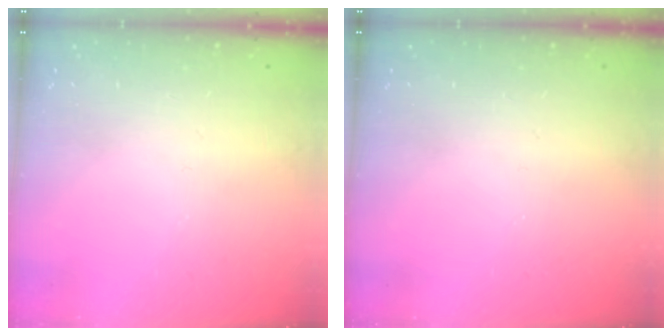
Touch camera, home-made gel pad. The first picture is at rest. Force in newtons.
{"total": 0.0}